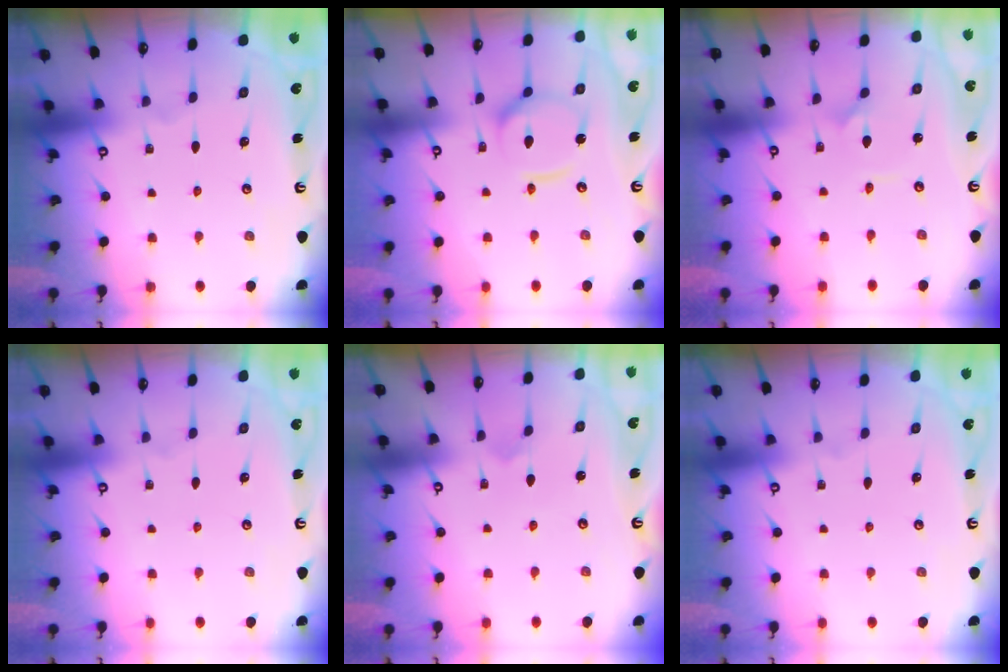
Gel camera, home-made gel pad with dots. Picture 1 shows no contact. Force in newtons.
{"total": 12.3, "press": 12.2, "slide": 1.4}
{"total": 0.7, "press": 0.7, "slide": 0.0}
{"total": 0.0}
{"total": 3.2, "press": 3.2, "slide": 0.2}
{"total": 0.0}